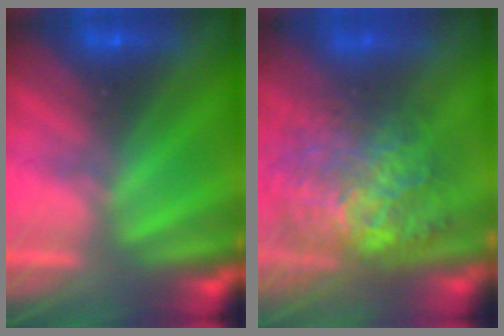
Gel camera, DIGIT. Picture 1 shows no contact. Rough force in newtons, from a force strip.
{"total": 10.4}